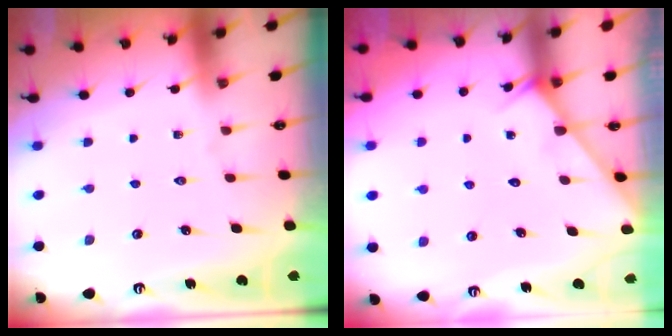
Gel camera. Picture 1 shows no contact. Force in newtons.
{"total": 4.5, "press": 4.5, "slide": 0.4}